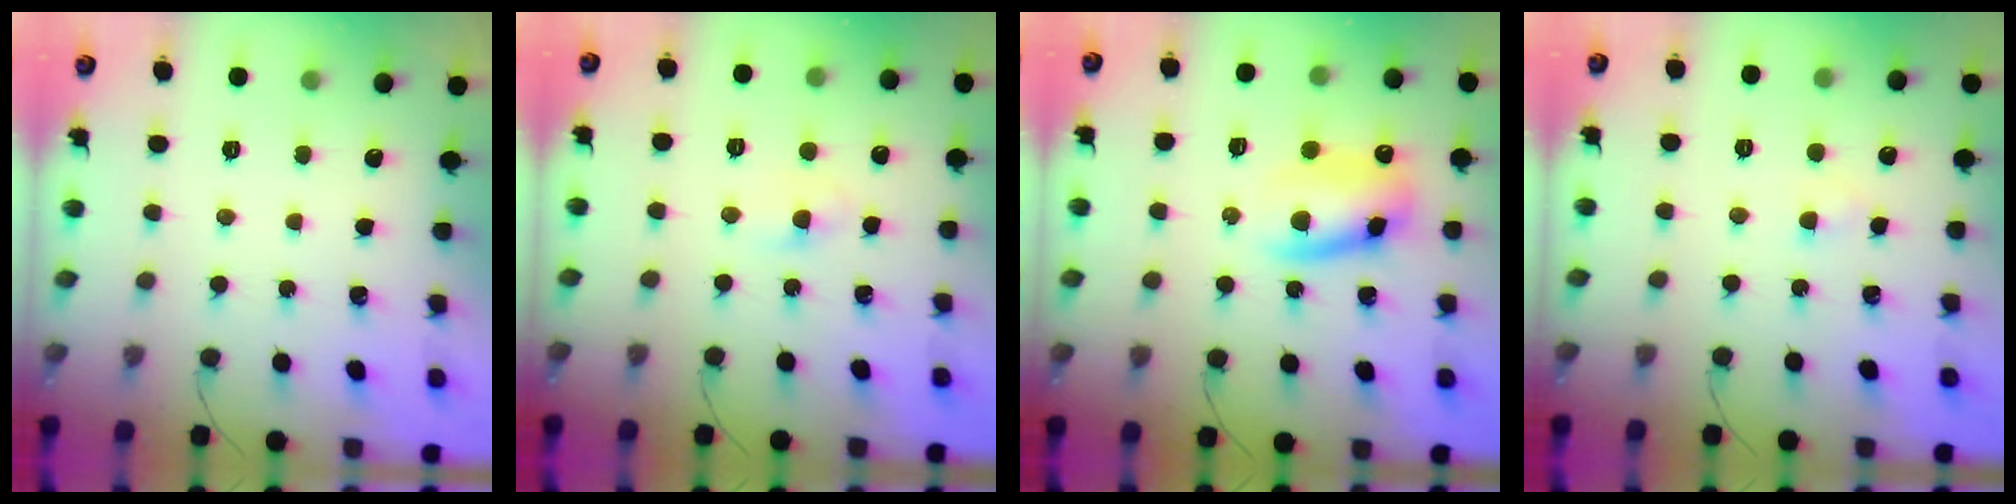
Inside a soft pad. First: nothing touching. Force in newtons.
{"total": 2.3, "press": 2.1, "slide": 0.8}
{"total": 11.6, "press": 11.4, "slide": 2.2}
{"total": 1.5, "press": 1.4, "slide": 0.7}